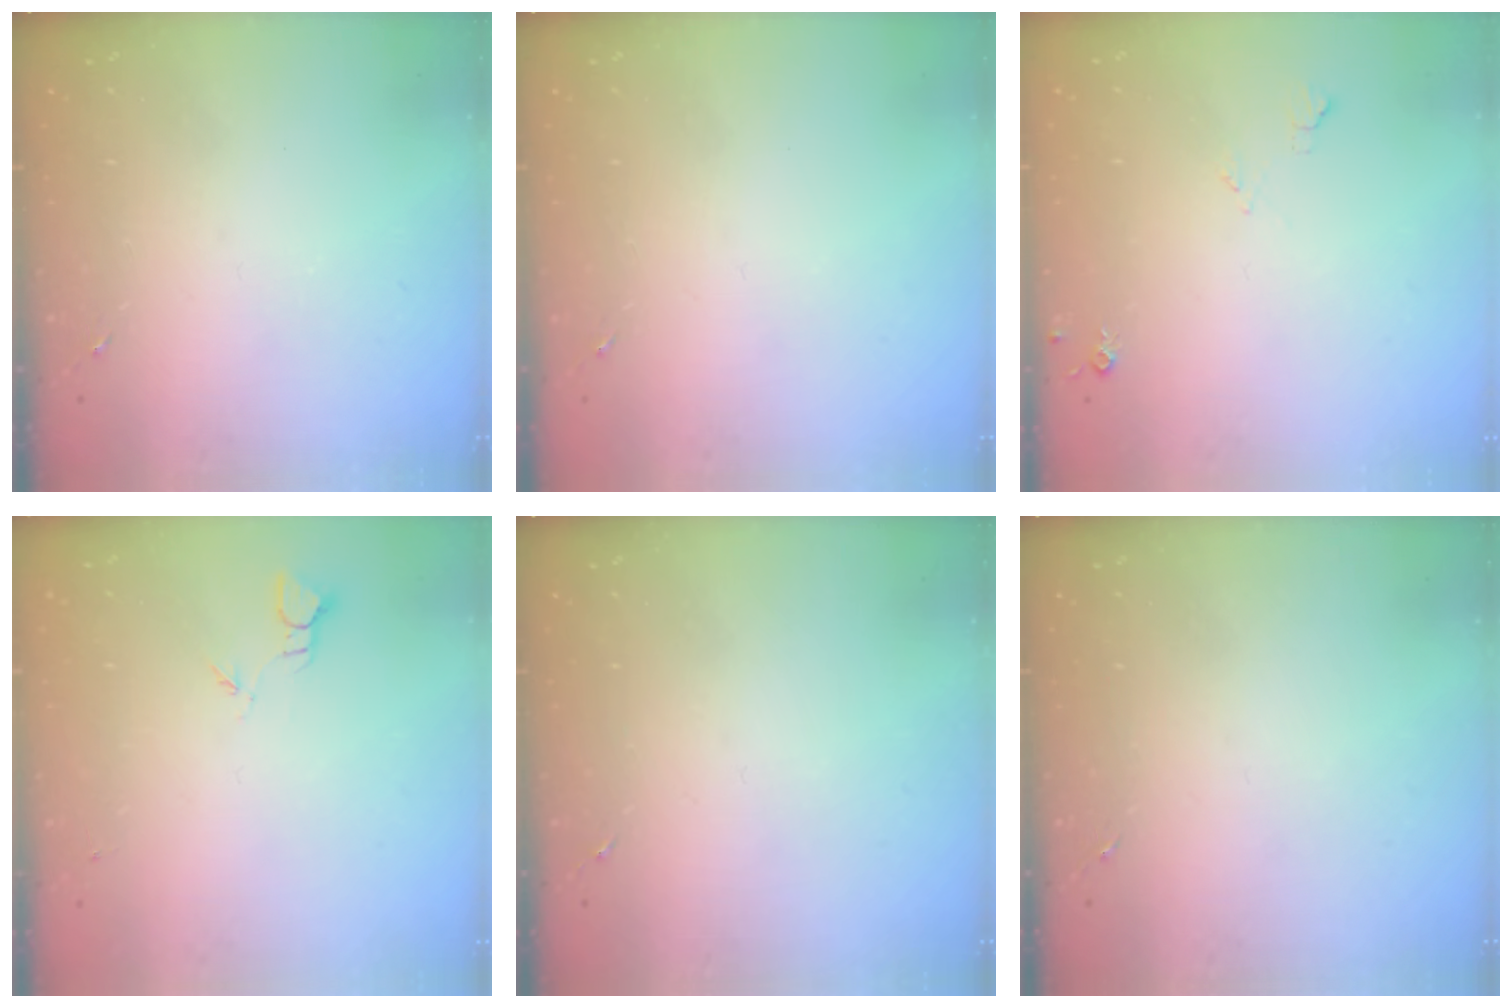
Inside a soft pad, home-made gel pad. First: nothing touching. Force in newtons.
{"total": 0.0}
{"total": 5.1, "press": 5.1, "slide": 0.8}
{"total": 2.4, "press": 2.4, "slide": 0.2}
{"total": 0.0}
{"total": 0.0}